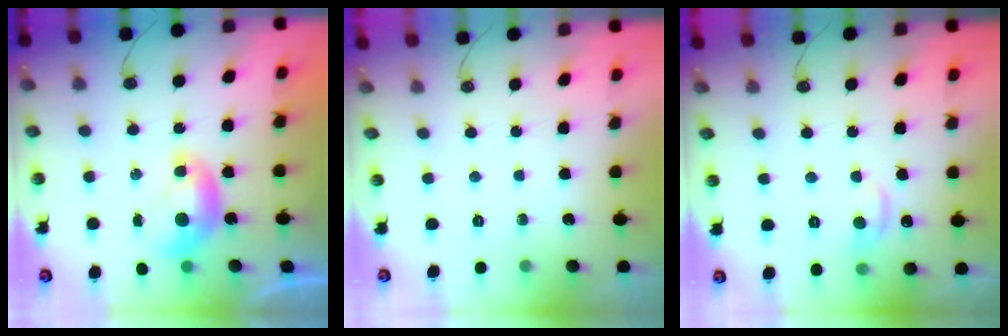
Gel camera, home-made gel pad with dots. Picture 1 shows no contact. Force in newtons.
{"total": 0.0}
{"total": 1.8, "press": 1.5, "slide": 1.0}